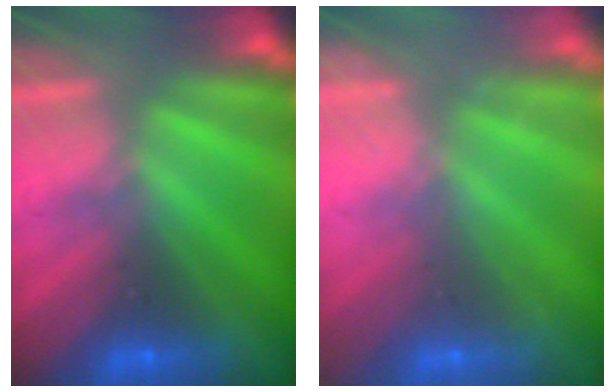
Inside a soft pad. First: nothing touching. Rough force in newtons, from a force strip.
{"total": 2.4}